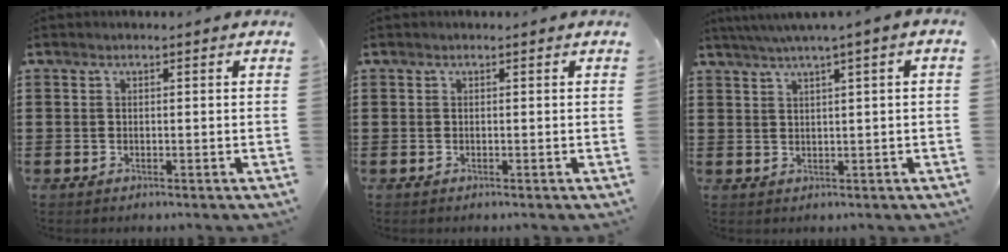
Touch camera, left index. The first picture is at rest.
{"total": 0.0}
{"total": 2.3, "force": [0.9, -0.5, 2.0], "torque": [-0.038, -0.003, 0.014]}